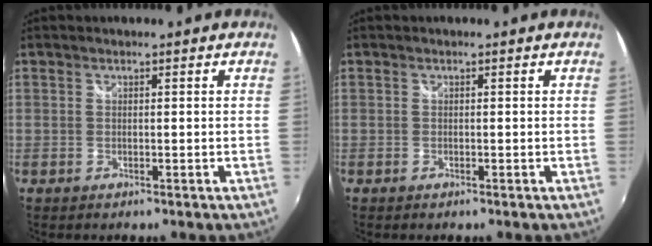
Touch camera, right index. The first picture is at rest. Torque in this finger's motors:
{"motor_torque": [-0.08, -0.05, 0.03, 0.01]}